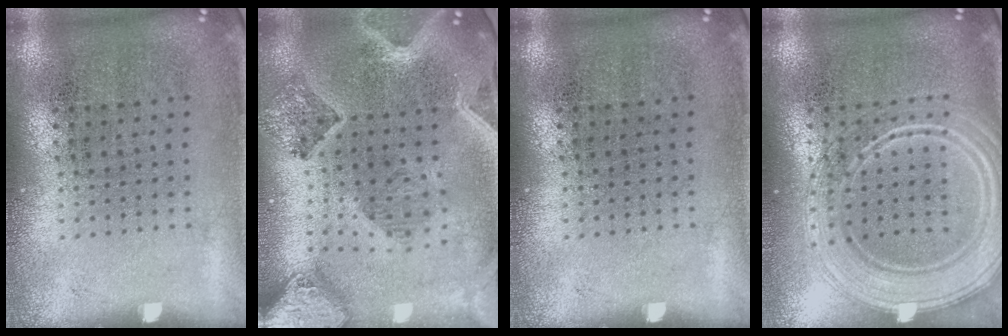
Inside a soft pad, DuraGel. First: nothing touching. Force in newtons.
{"total": 2.6, "press": 2.4, "slide": 1.1}
{"total": 0.0}
{"total": 3.0, "press": 3.0, "slide": 0.4}